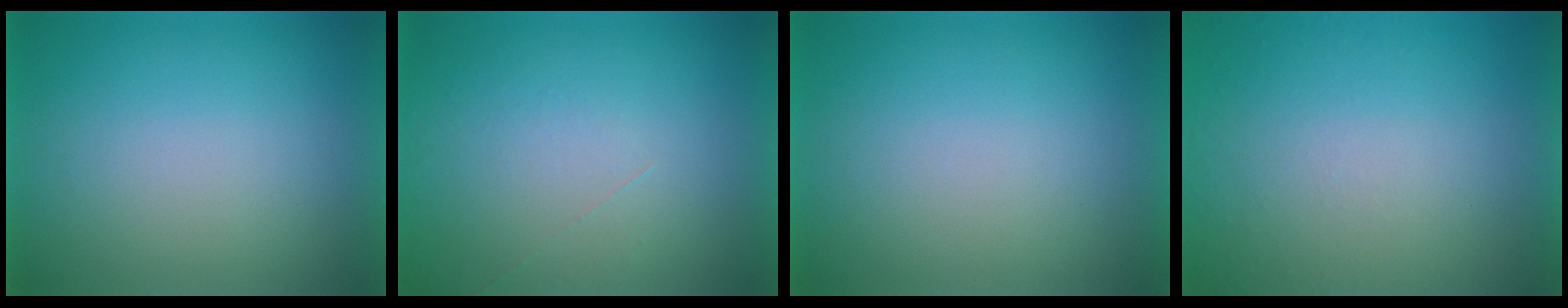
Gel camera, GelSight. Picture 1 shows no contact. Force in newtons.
{"total": 1.1}
{"total": 0.0}
{"total": 5.6}